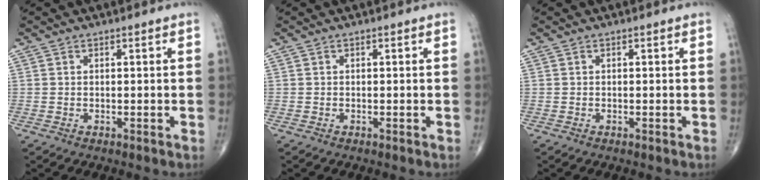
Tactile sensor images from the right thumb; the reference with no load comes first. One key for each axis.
{"total": 0.0}
{"total": 0.0}